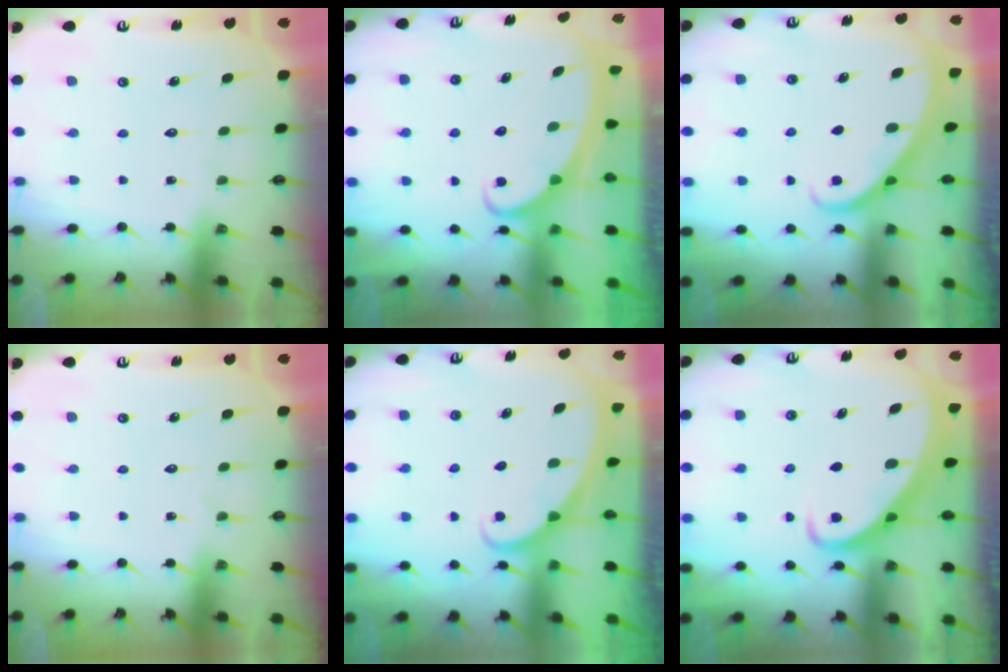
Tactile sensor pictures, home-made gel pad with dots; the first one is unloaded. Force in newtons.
{"total": 2.3, "press": 2.3, "slide": 0.3}
{"total": 2.2, "press": 2.2, "slide": 0.1}
{"total": 0.0}
{"total": 1.8, "press": 1.7, "slide": 0.1}
{"total": 2.8, "press": 2.8, "slide": 0.3}